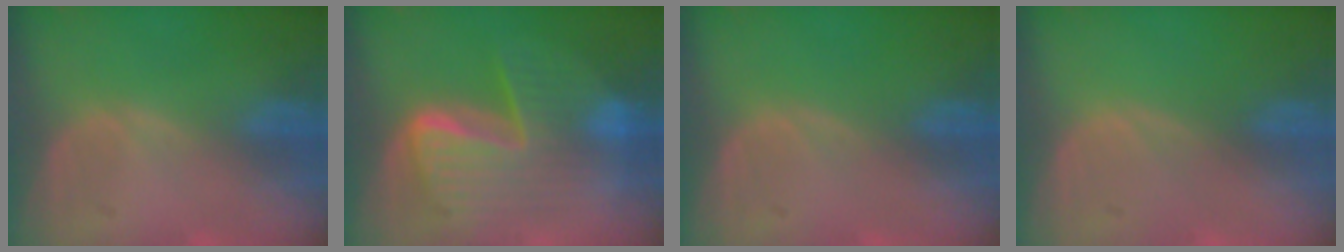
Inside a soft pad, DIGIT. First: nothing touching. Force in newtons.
{"total": 10.2, "press": 10.2, "slide": 0.9}
{"total": 0.0}
{"total": 0.0}